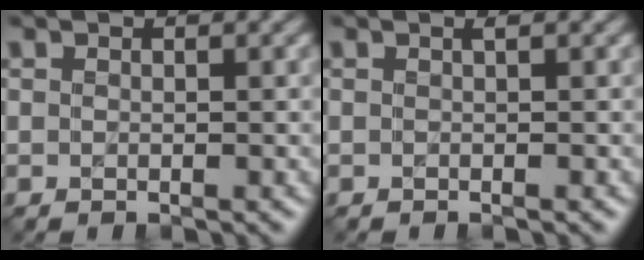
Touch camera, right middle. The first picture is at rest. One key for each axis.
{"total": 0.9, "fx": 0.0, "fy": 0.2, "fz": 0.9, "tx": -0.009, "ty": 0.002, "tz": -0.003}